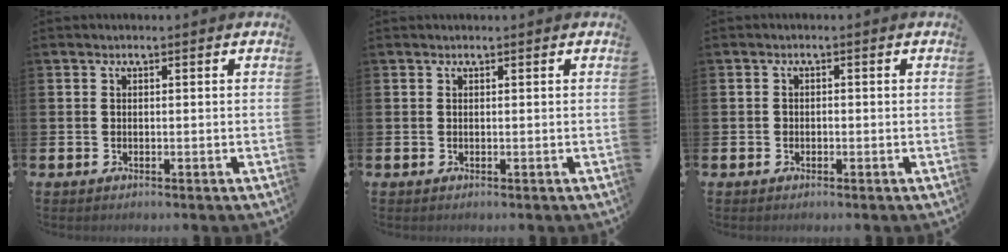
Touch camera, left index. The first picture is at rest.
{"total": 0.0}
{"total": 0.7, "force": [-0.4, 0.6, 0.2], "torque": [-0.012, 0.007, -0.007]}